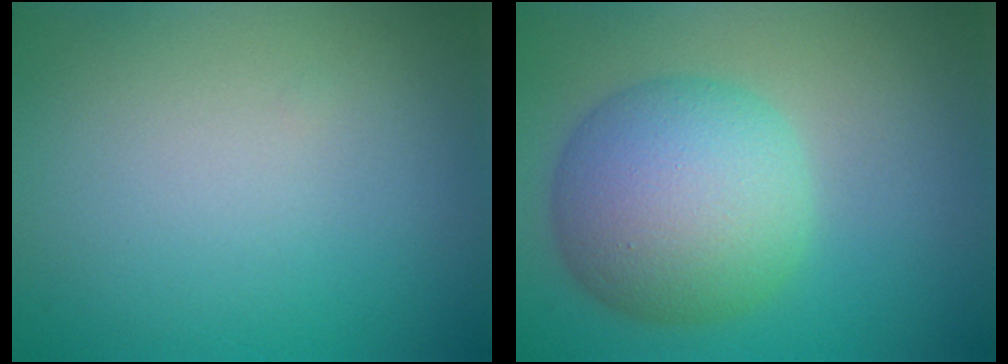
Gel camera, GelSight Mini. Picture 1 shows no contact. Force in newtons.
{"total": 8.7, "press": 8.6, "slide": 0.2}